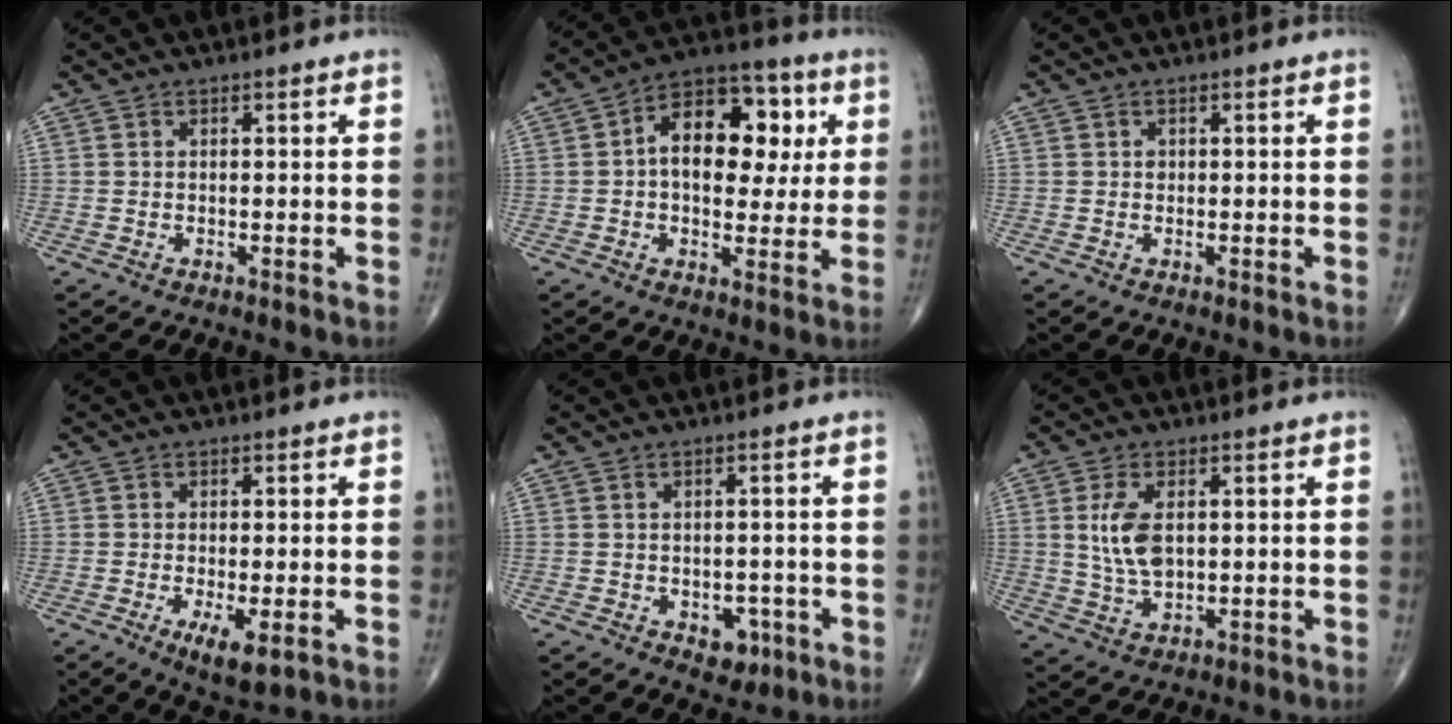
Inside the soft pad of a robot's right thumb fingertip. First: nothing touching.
{"total": 16.4, "force": [2.8, 10.1, 12.6], "torque": [-0.149, 0.019, 0.035]}
{"total": 0.7, "force": [0.1, 0.6, 0.3], "torque": [-0.001, 0.001, 0.001]}
{"total": 5.3, "force": [-1.7, 1.6, 4.8], "torque": [-0.084, -0.015, -0.026]}
{"total": 4.3, "force": [-1.7, 3.1, 2.6], "torque": [-0.009, 0.008, -0.016]}
{"total": 7.6, "force": [1.3, 4.1, 6.3], "torque": [-0.126, -0.008, 0.029]}